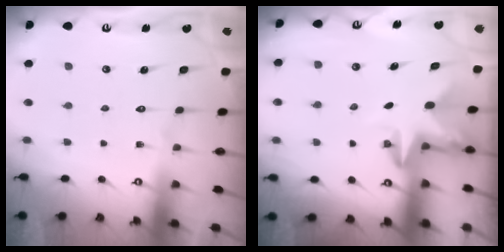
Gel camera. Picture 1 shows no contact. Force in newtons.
{"total": 2.9, "press": 2.9, "slide": 0.1}